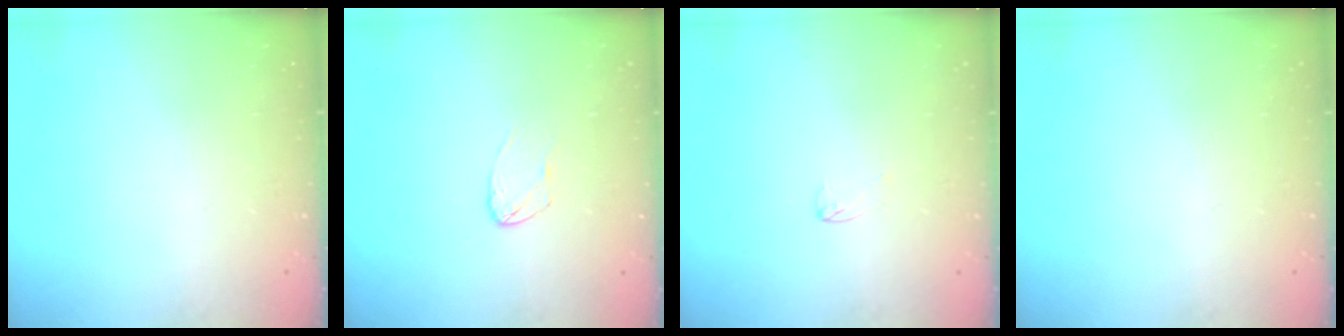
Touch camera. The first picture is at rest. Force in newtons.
{"total": 4.8, "press": 4.8, "slide": 0.3}
{"total": 3.0, "press": 3.0, "slide": 0.3}
{"total": 0.0}